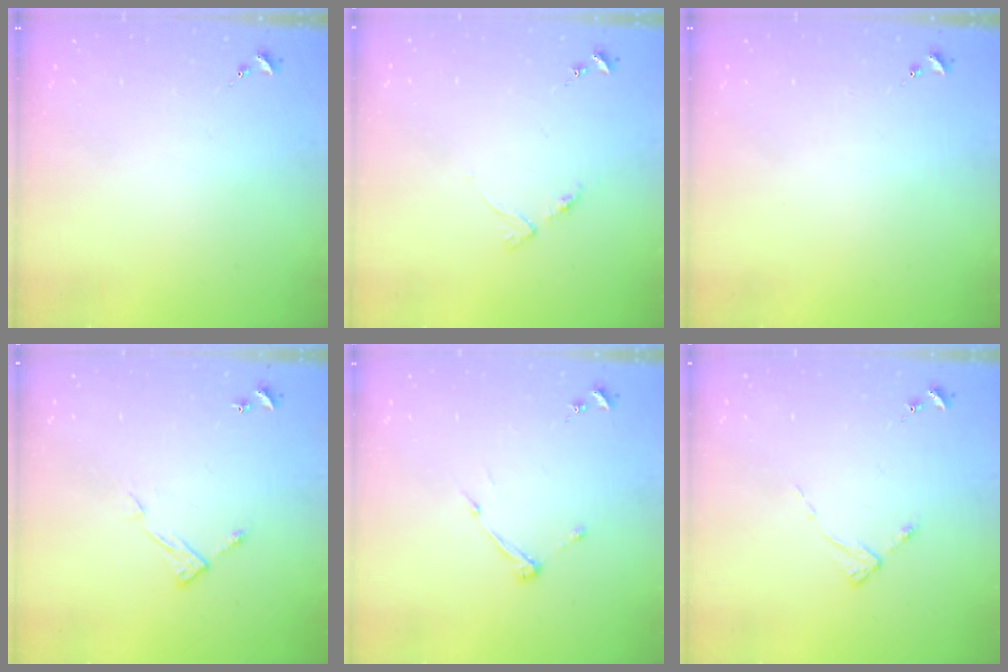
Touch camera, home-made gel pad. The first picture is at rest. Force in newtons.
{"total": 4.0, "press": 3.9, "slide": 0.4}
{"total": 0.0}
{"total": 6.4, "press": 6.4, "slide": 0.3}
{"total": 6.2, "press": 6.2, "slide": 0.5}
{"total": 2.2, "press": 2.2, "slide": 0.4}